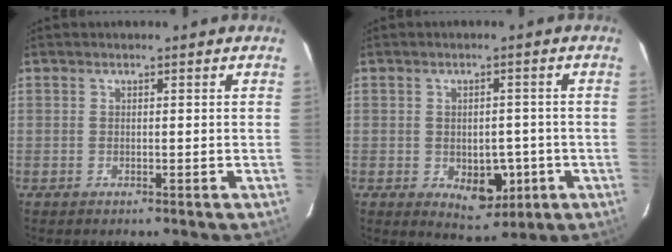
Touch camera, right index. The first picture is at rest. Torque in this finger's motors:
{"motor_torque": [0.48, -0.13, 0.12, 0.04]}